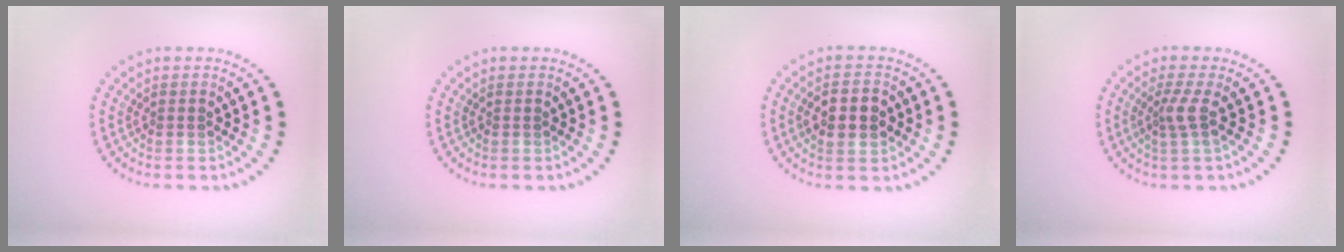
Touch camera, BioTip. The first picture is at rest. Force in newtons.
{"total": 0.0}
{"total": 4.1, "press": 4.1, "slide": 0.1}
{"total": 2.0, "press": 1.3, "slide": 1.5}